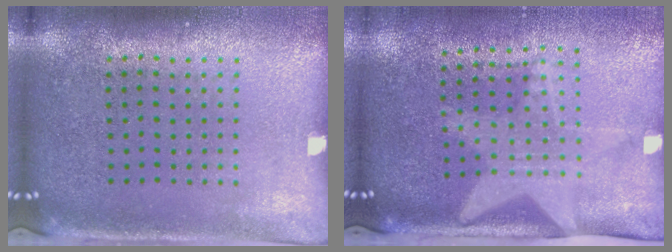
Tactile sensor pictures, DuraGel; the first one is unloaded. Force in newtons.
{"total": 1.5, "press": 1.4, "slide": 0.5}